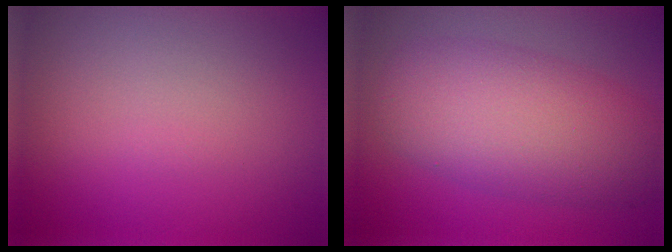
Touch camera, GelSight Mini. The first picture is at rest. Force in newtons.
{"total": 8.2, "press": 8.2, "slide": 0.2}